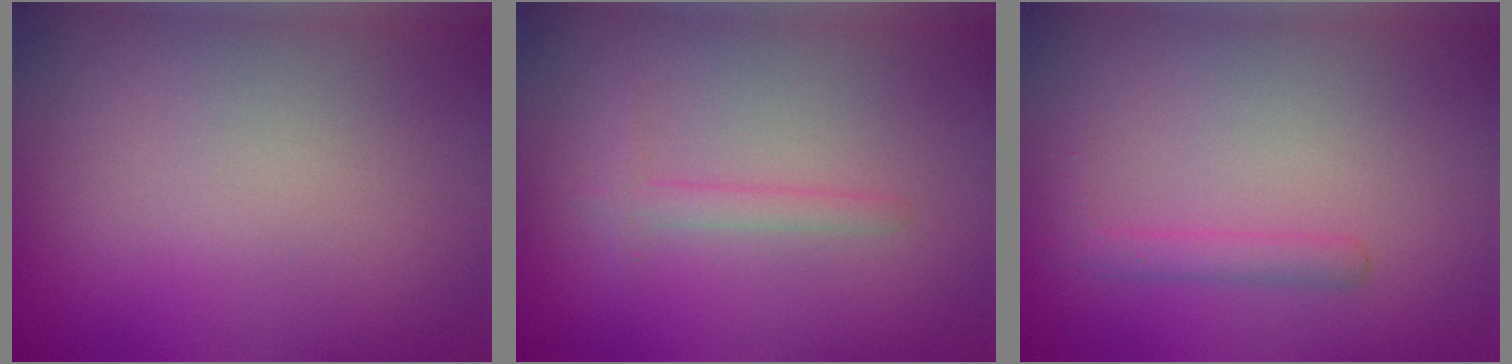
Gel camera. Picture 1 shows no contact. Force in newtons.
{"total": 1.2, "press": 1.2, "slide": 0.1}
{"total": 1.6, "press": 1.6, "slide": 0.1}